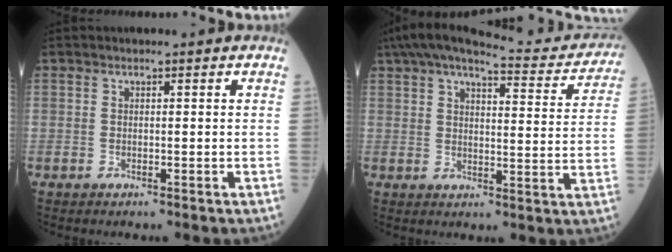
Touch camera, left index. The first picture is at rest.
{"total": 19.1, "force": [17.1, 3.0, 8.0], "torque": [-0.119, -0.011, 0.210]}